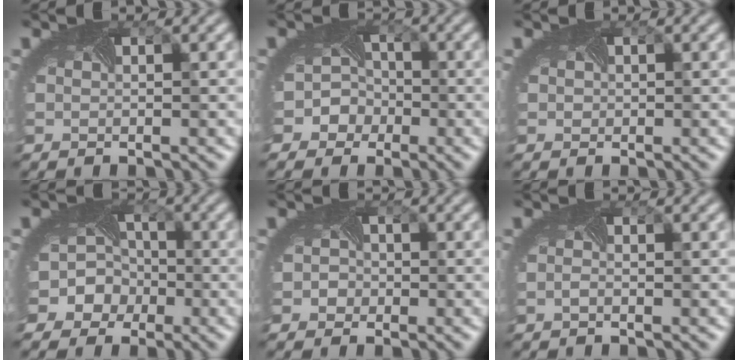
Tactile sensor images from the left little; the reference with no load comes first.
{"total": 3.6, "force": [-1.6, 3.2, 0.6], "torque": [0.016, 0.008, -0.031]}
{"total": 0.6, "force": [0.2, 0.5, -0.2], "torque": [0.003, -0.002, 0.000]}
{"total": 6.8, "force": [-2.5, 6.1, 1.8], "torque": [-0.019, 0.003, -0.067]}
{"total": 1.7, "force": [-0.3, 1.7, 0.3], "torque": [0.011, 0.004, -0.013]}
{"total": 0.6, "force": [-0.6, -0.2, -0.1], "torque": [-0.003, -0.002, -0.012]}